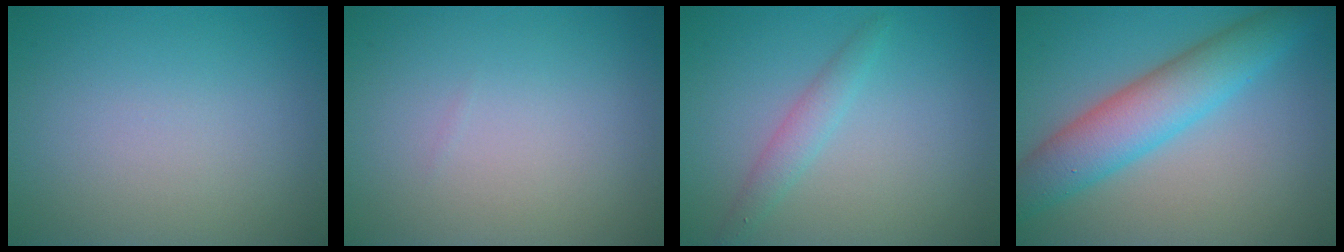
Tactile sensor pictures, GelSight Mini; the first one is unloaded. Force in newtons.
{"total": 0.0}
{"total": 1.8, "press": 1.8, "slide": 0.1}
{"total": 6.4, "press": 6.4, "slide": 0.2}